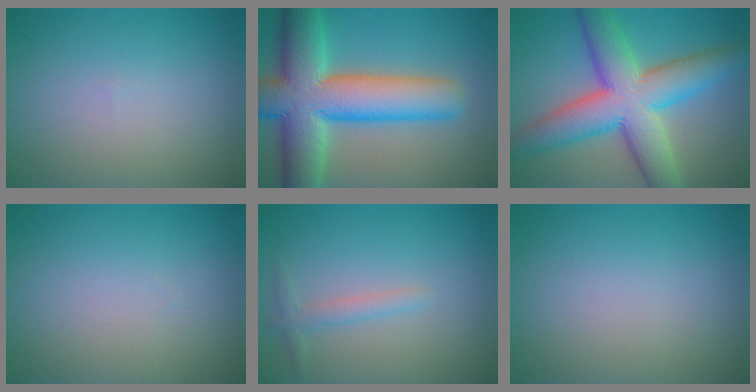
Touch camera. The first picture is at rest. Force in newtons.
{"total": 13.1, "press": 13.1, "slide": 0.6}
{"total": 10.6, "press": 10.6, "slide": 0.3}
{"total": 0.0}
{"total": 1.5, "press": 1.5, "slide": 0.0}
{"total": 0.0}